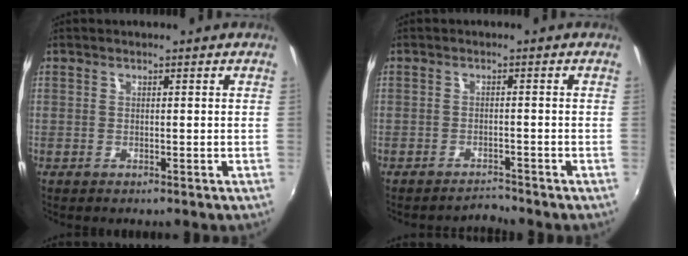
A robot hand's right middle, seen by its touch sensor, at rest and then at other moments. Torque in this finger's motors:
{"motor_torque": [-0.25, -0.30, -0.03, -0.02]}